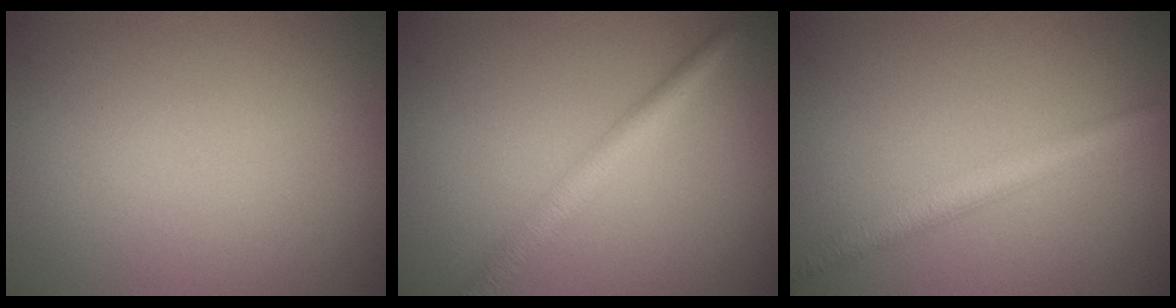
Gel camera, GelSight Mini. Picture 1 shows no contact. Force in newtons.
{"total": 2.9, "press": 2.9, "slide": 0.0}
{"total": 2.8, "press": 2.8, "slide": 0.1}